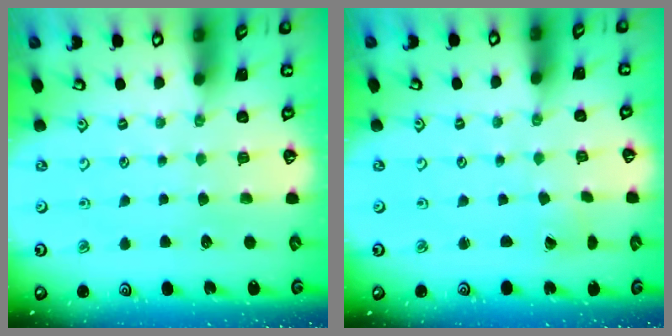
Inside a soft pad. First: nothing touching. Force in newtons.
{"total": 1.5, "press": 1.5, "slide": 0.1}